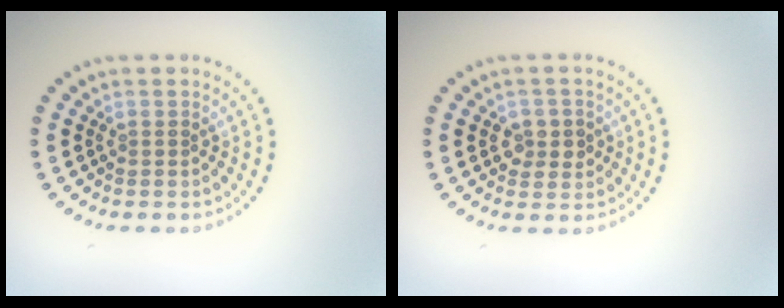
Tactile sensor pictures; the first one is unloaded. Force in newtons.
{"total": 2.3, "press": 2.3, "slide": 0.6}